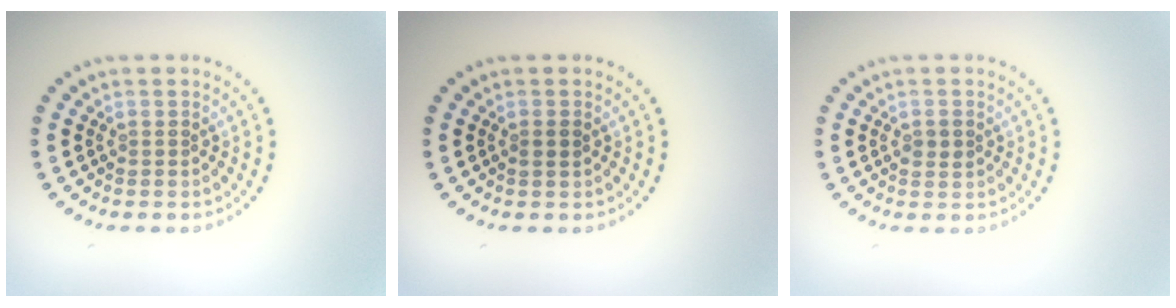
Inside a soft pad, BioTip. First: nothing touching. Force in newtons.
{"total": 0.8, "press": 0.7, "slide": 0.4}
{"total": 1.2, "press": 1.2, "slide": 0.1}